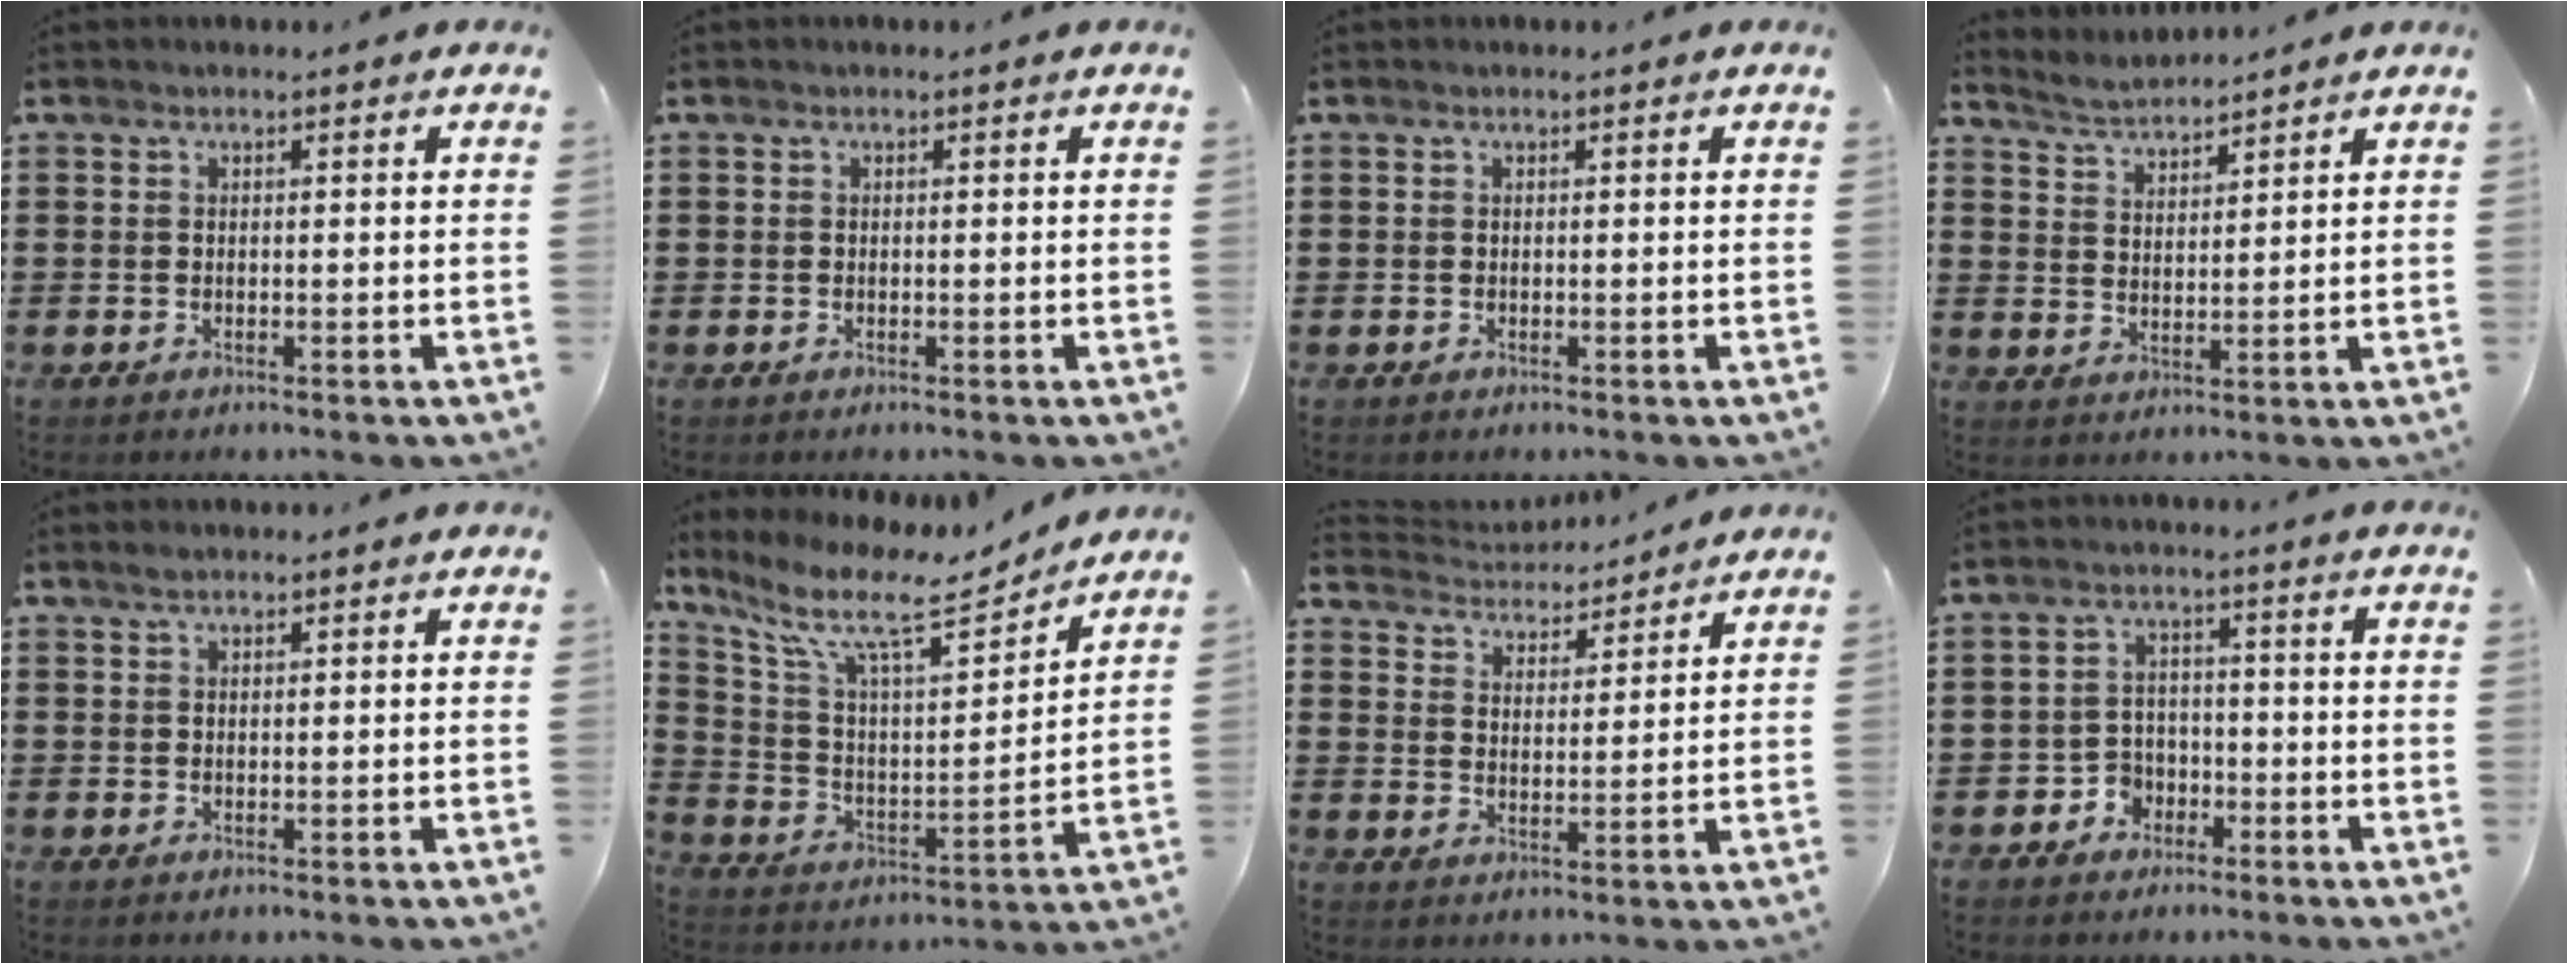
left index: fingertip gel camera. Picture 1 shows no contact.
{"total": 0.0}
{"total": 0.0}
{"total": 3.1, "force": [3.1, -0.2, 0.0], "torque": [-0.012, -0.017, 0.055]}
{"total": 0.9, "force": [0.8, 0.1, 0.5], "torque": [-0.011, 0.000, 0.014]}
{"total": 11.4, "force": [8.5, 2.7, 7.0], "torque": [-0.170, -0.043, 0.142]}
{"total": 4.1, "force": [4.1, 0.4, 0.1], "torque": [-0.024, -0.025, 0.070]}
{"total": 3.6, "force": [-2.3, 2.7, 0.9], "torque": [-0.025, 0.007, -0.048]}